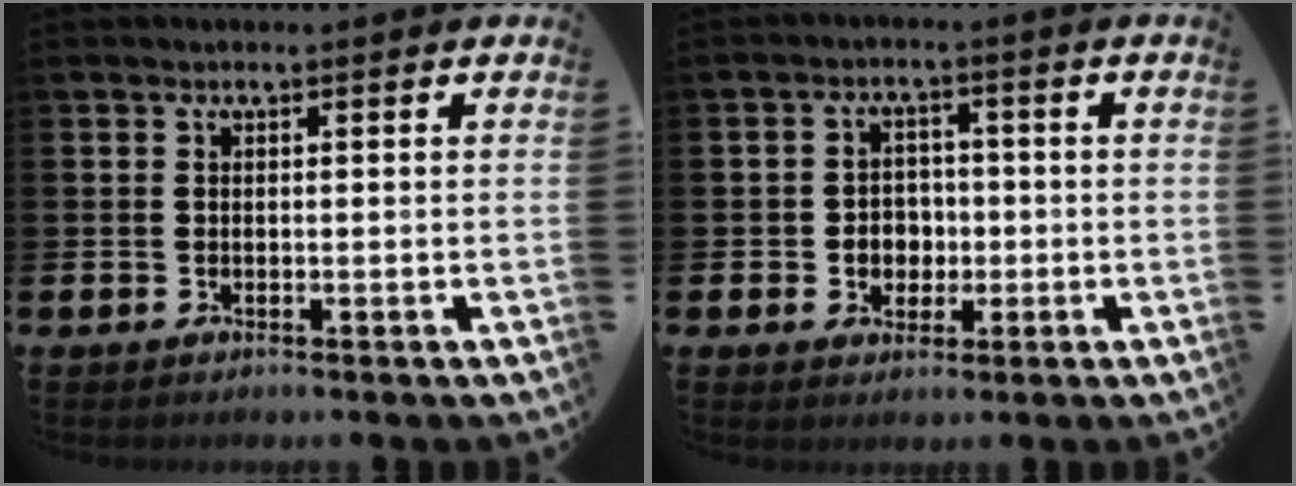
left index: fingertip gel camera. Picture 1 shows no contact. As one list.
[{"total": 3.4, "force": [-0.4, 3.2, 1.1], "torque": [-0.022, 0.003, -0.016]}]